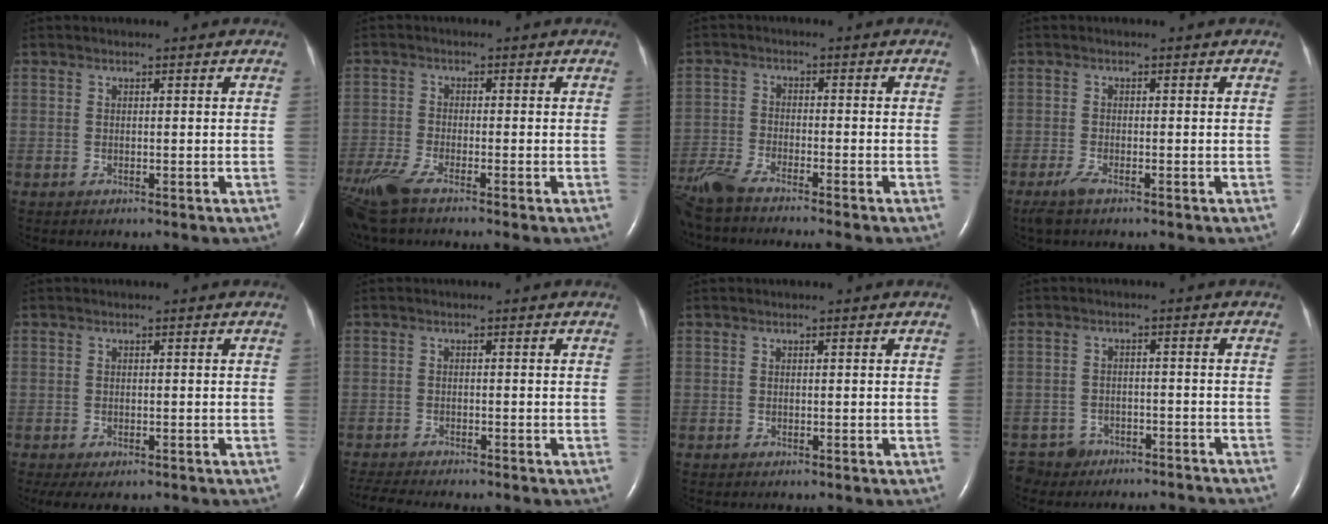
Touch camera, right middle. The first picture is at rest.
{"total": 7.5, "force": [-5.7, 0.6, 4.9], "torque": [-0.106, -0.019, -0.109]}
{"total": 9.2, "force": [-8.1, 0.0, 4.4], "torque": [-0.085, -0.025, -0.143]}
{"total": 2.1, "force": [-1.5, 0.3, 1.5], "torque": [-0.043, -0.007, -0.030]}
{"total": 3.9, "force": [-2.7, 1.7, 2.3], "torque": [-0.038, -0.011, -0.040]}
{"total": 6.0, "force": [-5.4, 0.3, 2.5], "torque": [-0.043, -0.013, -0.086]}
{"total": 0.0}
{"total": 6.7, "force": [-6.0, 2.9, -0.2], "torque": [0.006, 0.004, -0.088]}